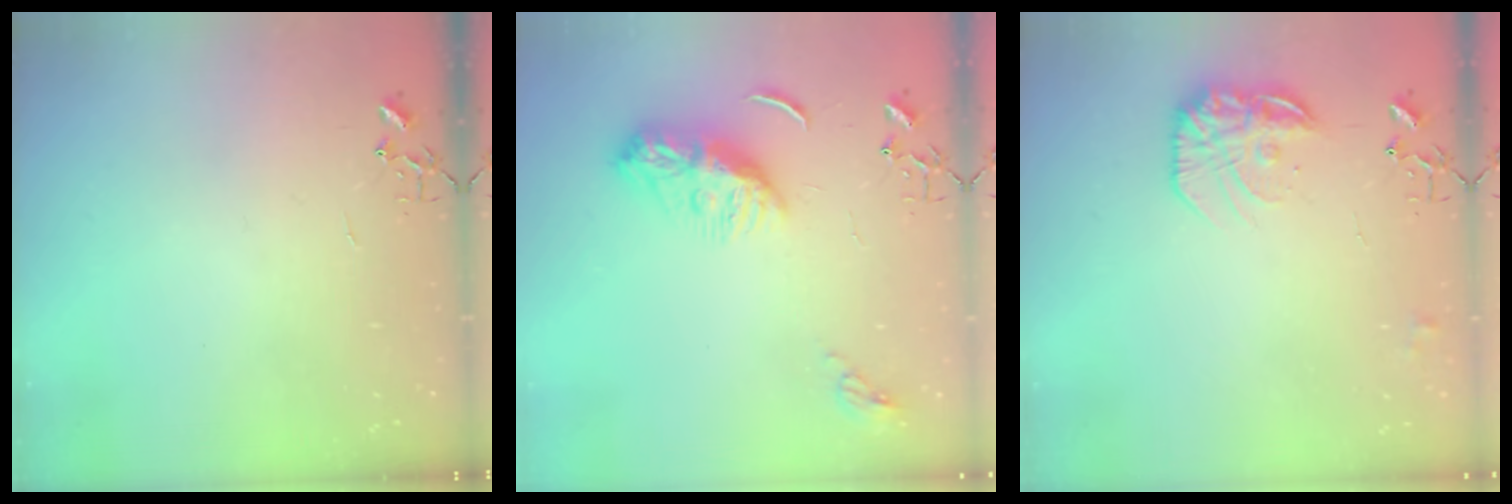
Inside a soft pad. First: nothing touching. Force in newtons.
{"total": 9.4, "press": 9.4, "slide": 0.6}
{"total": 15.5, "press": 15.5, "slide": 1.0}